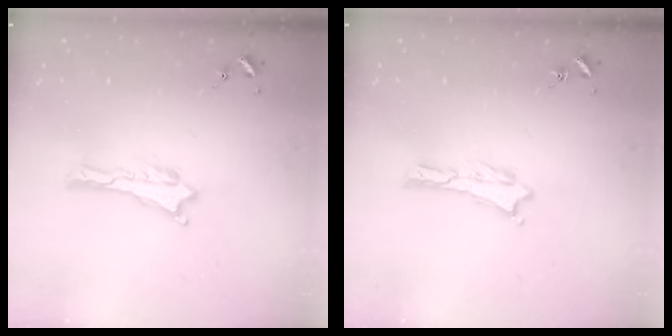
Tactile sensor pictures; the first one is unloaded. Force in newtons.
{"total": 0.0}